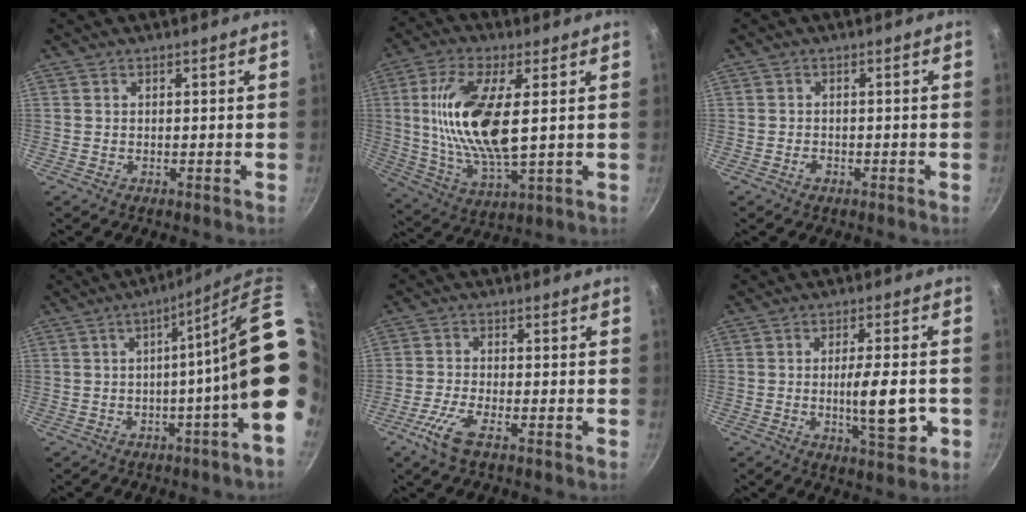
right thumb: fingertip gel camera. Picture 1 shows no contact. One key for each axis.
{"total": 17.3, "fx": 2.5, "fy": 6.6, "fz": 15.8, "tx": -0.312, "ty": -0.008, "tz": 0.049}
{"total": 1.3, "fx": -0.8, "fy": 0.8, "fz": 0.6, "tx": -0.010, "ty": 0.012, "tz": -0.012}
{"total": 14.5, "fx": 1.1, "fy": 0.1, "fz": 14.5, "tx": -0.171, "ty": -0.009, "tz": 0.008}
{"total": 5.8, "fx": -3.4, "fy": 1.4, "fz": 4.5, "tx": -0.107, "ty": 0.013, "tz": -0.074}
{"total": 10.0, "fx": -2.0, "fy": 3.1, "fz": 9.3, "tx": -0.125, "ty": 0.004, "tz": -0.028}